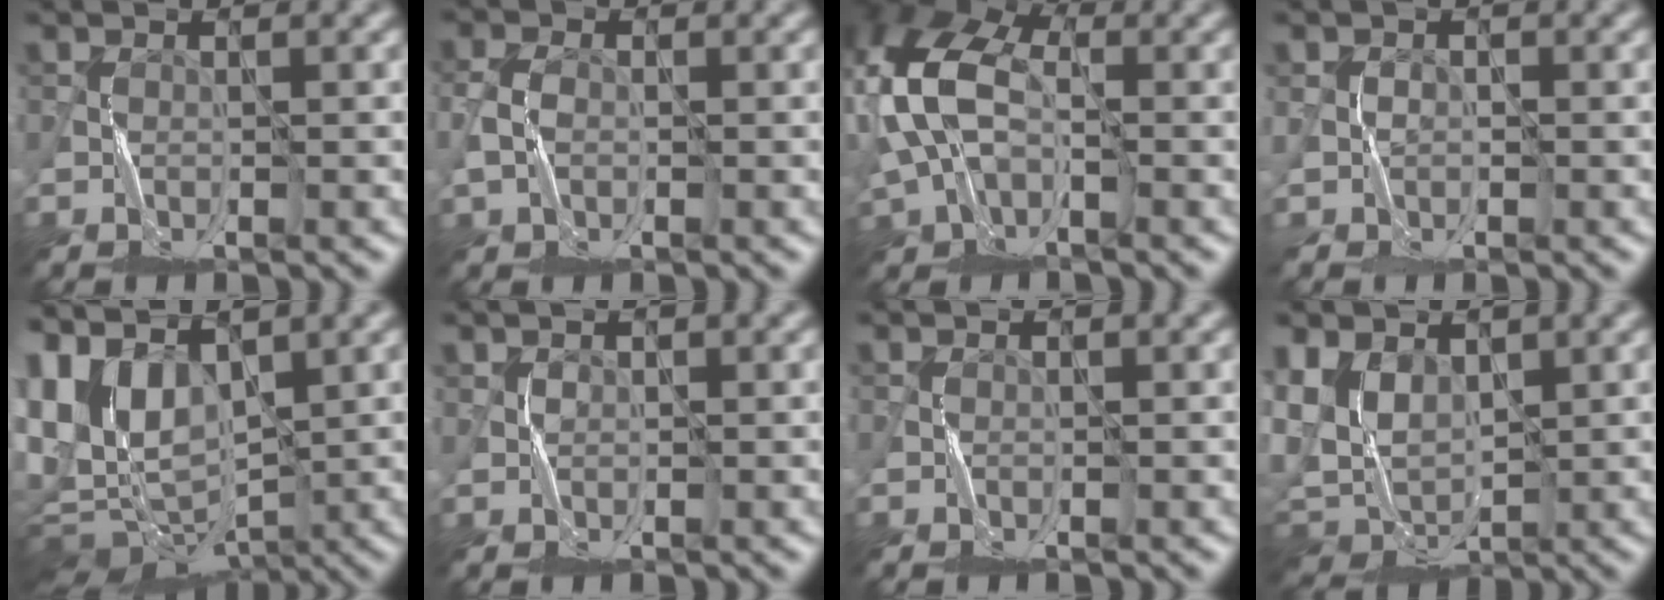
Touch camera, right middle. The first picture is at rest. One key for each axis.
{"total": 2.3, "fx": -0.3, "fy": 1.8, "fz": 1.5, "tx": -0.040, "ty": 0.004, "tz": -0.013}
{"total": 10.0, "fx": 1.0, "fy": 6.5, "fz": 7.6, "tx": -0.186, "ty": 0.015, "tz": 0.005}
{"total": 1.0, "fx": 0.3, "fy": 0.0, "fz": -0.9, "tx": 0.024, "ty": 0.001, "tz": 0.008}
{"total": 9.4, "fx": 3.5, "fy": 5.7, "fz": 6.6, "tx": -0.121, "ty": -0.022, "tz": 0.078}
{"total": 1.4, "fx": 0.5, "fy": -0.5, "fz": -1.2, "tx": 0.030, "ty": -0.002, "tz": 0.012}
{"total": 0.0}
{"total": 3.9, "fx": 1.9, "fy": 2.9, "fz": 2.0, "tx": -0.047, "ty": -0.003, "tz": 0.033}